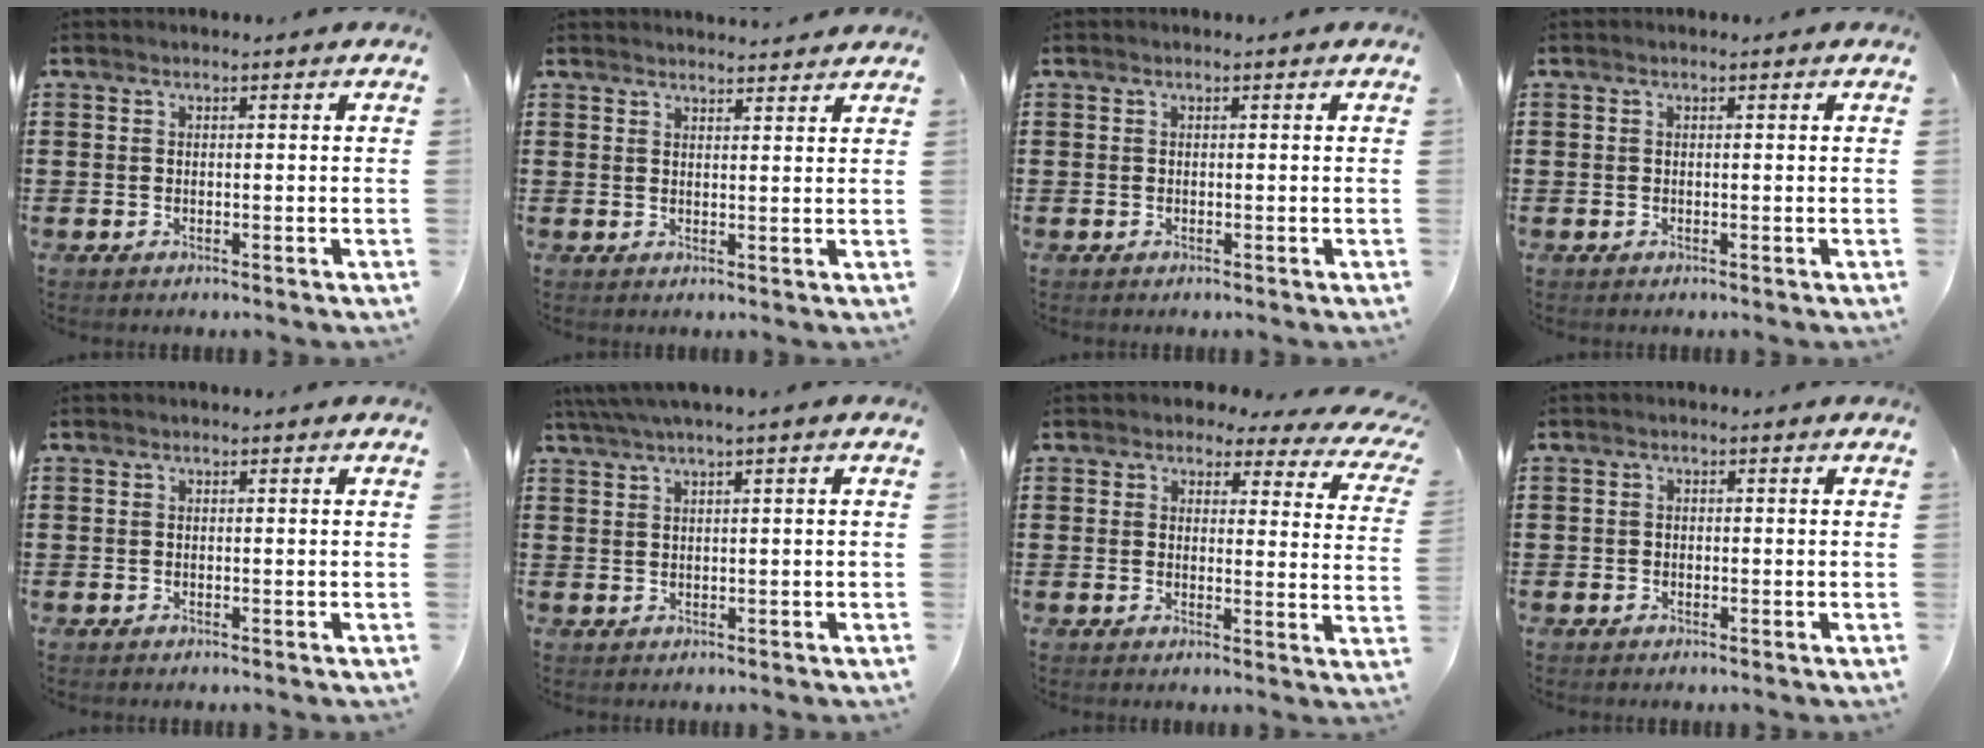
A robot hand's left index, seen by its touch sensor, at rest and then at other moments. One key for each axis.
{"total": 2.0, "fx": 2.0, "fy": -0.1, "fz": 0.0, "tx": -0.006, "ty": -0.003, "tz": 0.040}
{"total": 0.0}
{"total": 0.0}
{"total": 0.0}
{"total": 1.8, "fx": 0.8, "fy": -0.3, "fz": 1.6, "tx": -0.029, "ty": -0.002, "tz": 0.015}
{"total": 3.1, "fx": 2.5, "fy": 1.2, "fz": 1.3, "tx": -0.033, "ty": -0.010, "tz": 0.041}
{"total": 0.8, "fx": -0.5, "fy": 0.6, "fz": 0.1, "tx": -0.003, "ty": 0.002, "tz": -0.010}